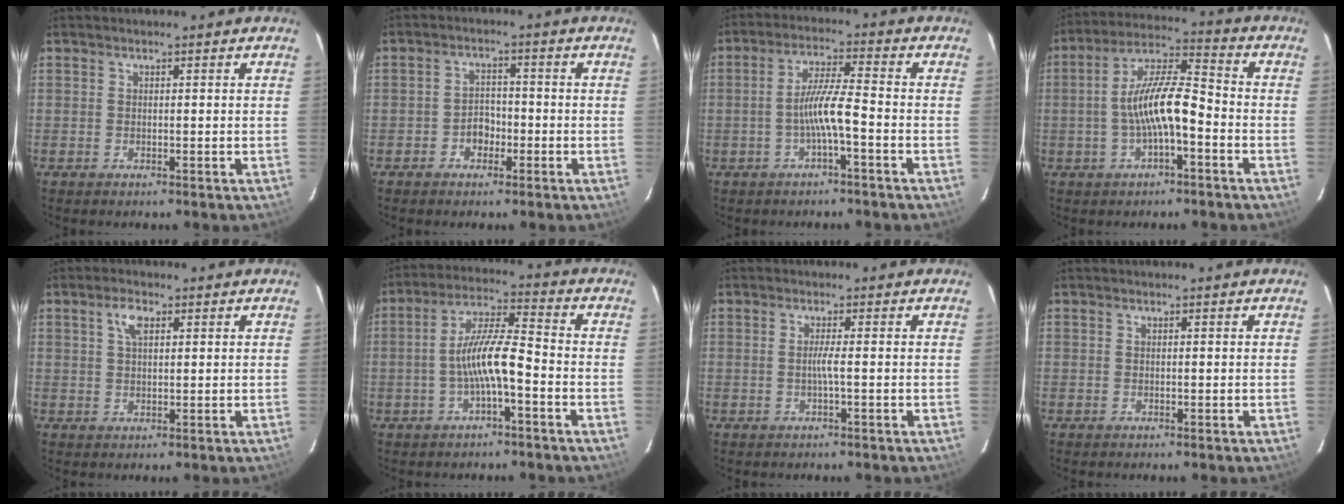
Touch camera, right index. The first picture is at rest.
{"total": 3.5, "force": [-1.6, 2.7, 1.5], "torque": [-0.030, 0.010, -0.022]}
{"total": 6.0, "force": [-2.3, 0.0, 5.6], "torque": [-0.114, 0.009, -0.040]}
{"total": 10.6, "force": [-2.8, 2.7, 9.9], "torque": [-0.191, 0.018, -0.051]}
{"total": 3.3, "force": [1.4, 1.6, 2.5], "torque": [-0.049, 0.009, 0.026]}
{"total": 8.7, "force": [-2.8, 1.4, 8.1], "torque": [-0.167, 0.014, -0.051]}
{"total": 1.6, "force": [-0.4, -0.6, 1.4], "torque": [-0.024, -0.003, -0.010]}
{"total": 0.0}